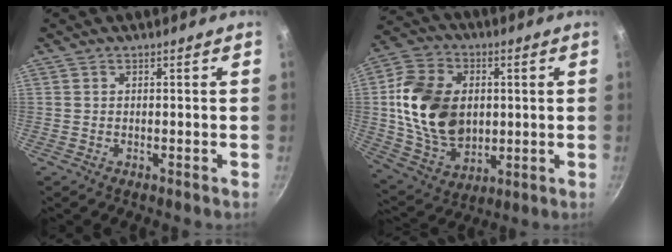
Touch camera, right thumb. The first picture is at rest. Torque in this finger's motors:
{"motor_torque": [2.12, 2.32, 1.57, -0.04, 0.20]}